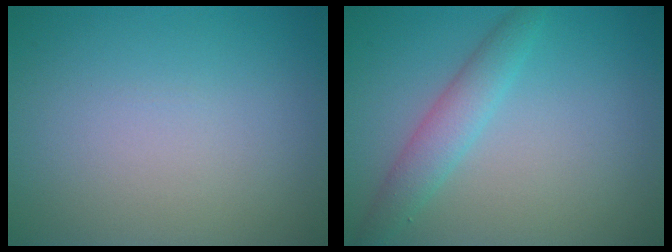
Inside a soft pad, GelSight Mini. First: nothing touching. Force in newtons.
{"total": 2.8, "press": 2.8, "slide": 0.1}